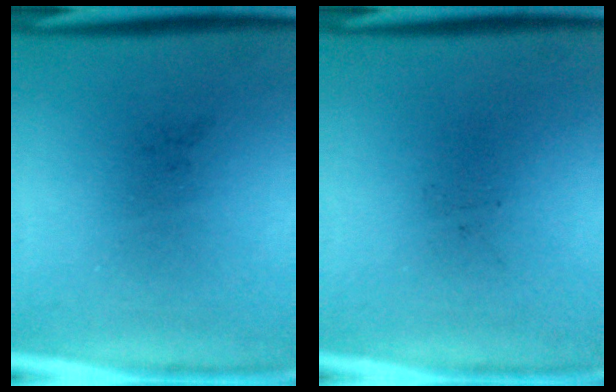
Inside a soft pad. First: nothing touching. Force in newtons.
{"total": 0.0}